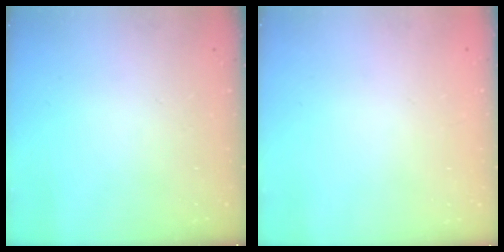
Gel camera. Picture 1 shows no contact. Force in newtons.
{"total": 2.0, "press": 2.0, "slide": 0.1}